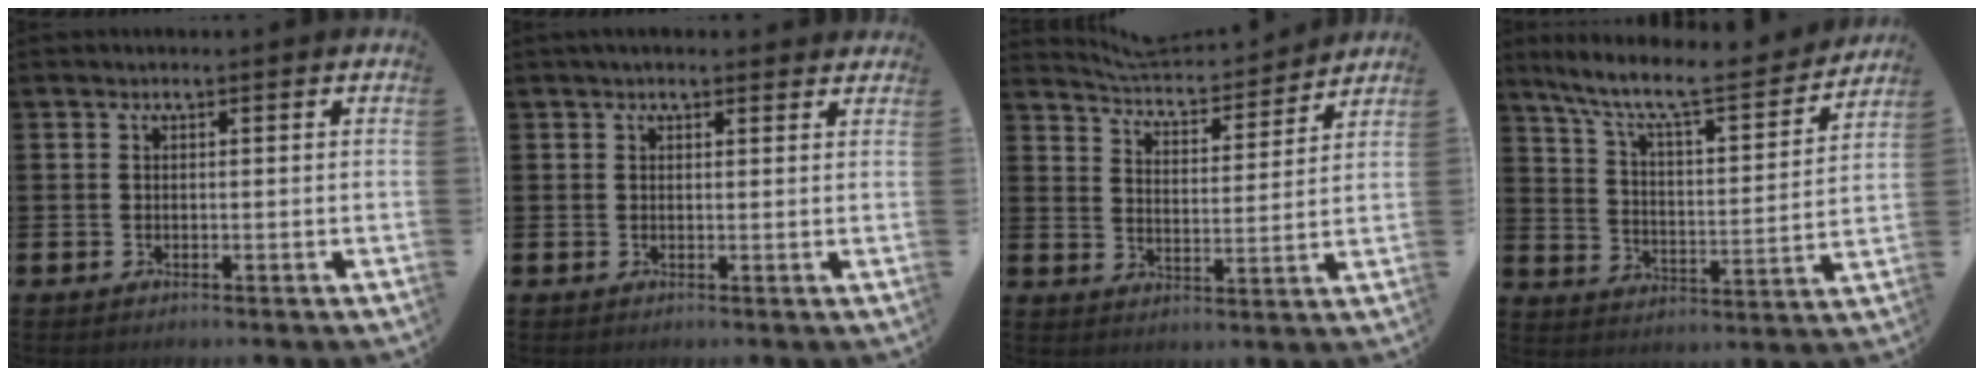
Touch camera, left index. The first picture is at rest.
{"total": 1.7, "force": [1.6, 0.5, 0.4], "torque": [-0.009, 0.001, 0.028]}
{"total": 5.1, "force": [5.0, 0.9, 0.5], "torque": [-0.036, -0.044, 0.083]}
{"total": 9.4, "force": [8.0, 1.8, 4.6], "torque": [-0.117, -0.053, 0.129]}